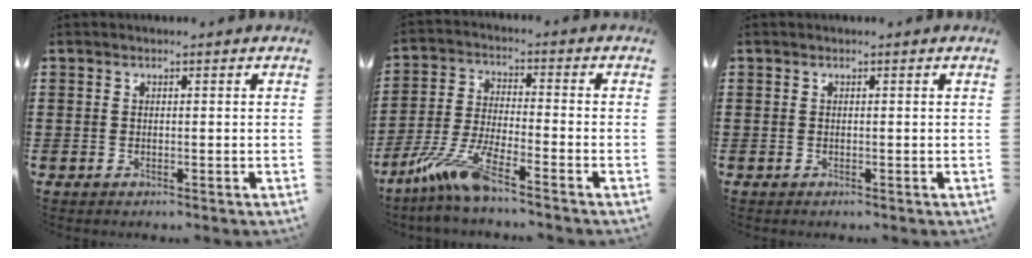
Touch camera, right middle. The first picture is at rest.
{"total": 9.2, "force": [-6.9, 0.4, 6.1], "torque": [-0.141, -0.020, -0.139]}
{"total": 0.0}